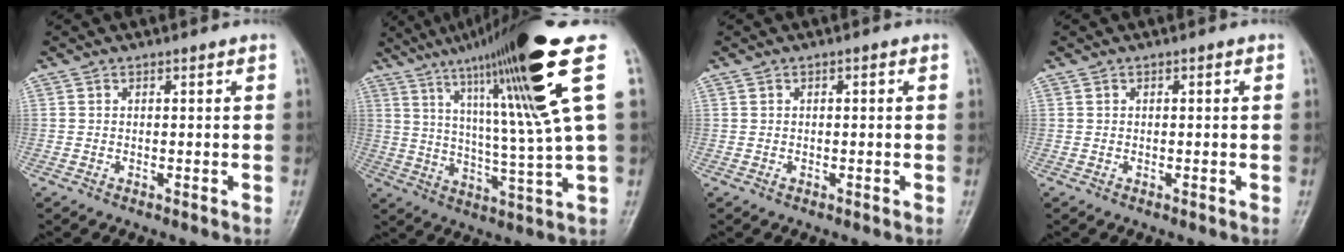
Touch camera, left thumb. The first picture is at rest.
{"total": 21.0, "force": [10.0, 0.0, 18.5], "torque": [-0.279, -0.038, 0.160]}
{"total": 0.6, "force": [-0.2, 0.5, 0.3], "torque": [-0.004, 0.000, -0.004]}
{"total": 0.0}